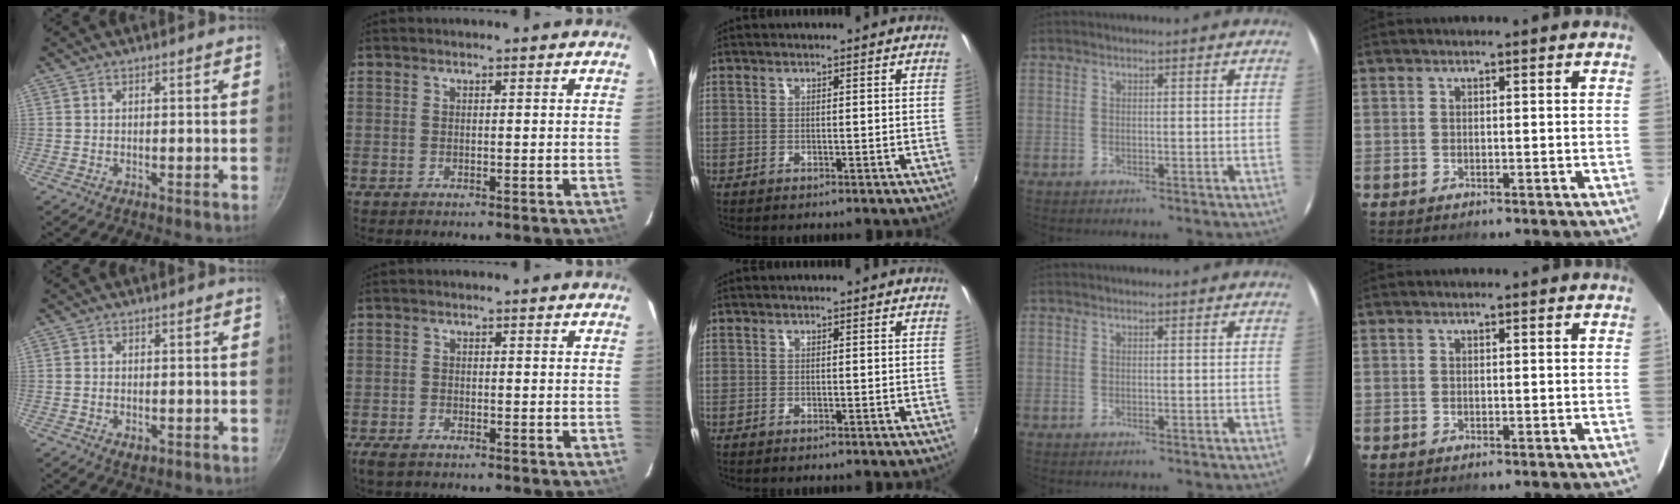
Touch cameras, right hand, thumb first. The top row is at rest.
{"thumb": {"total": 2.1, "force": [-0.4, 1.3, 1.5], "torque": [-0.025, -0.005, -0.006]}, "index": {"total": 2.9, "force": [-2.2, 1.1, 1.4], "torque": [-0.039, -0.008, -0.045]}}